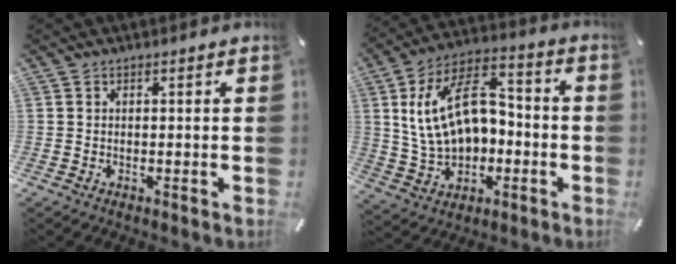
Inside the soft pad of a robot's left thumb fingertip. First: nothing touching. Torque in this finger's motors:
{"motor_torque": [2.38, 2.63, 1.11, 0.67, 0.26]}